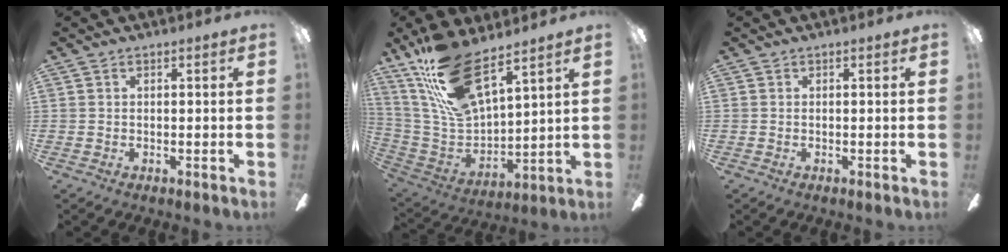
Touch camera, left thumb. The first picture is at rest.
{"total": 19.6, "force": [13.8, 7.1, 12.1], "torque": [-0.268, -0.086, 0.246]}
{"total": 0.0}